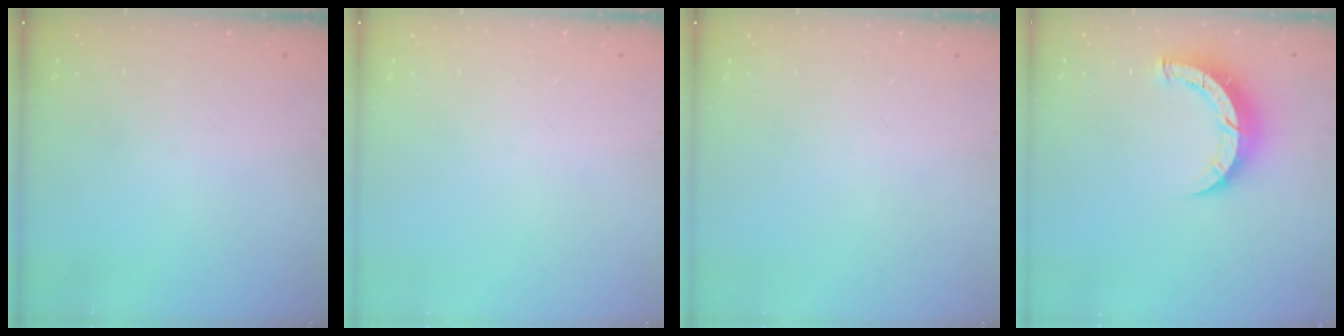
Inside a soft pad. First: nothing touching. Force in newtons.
{"total": 0.0}
{"total": 0.0}
{"total": 7.5, "press": 7.5, "slide": 0.6}